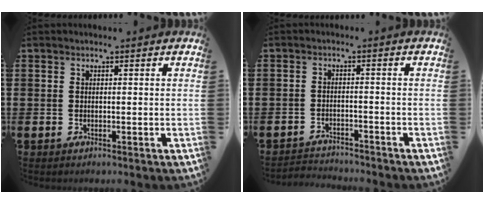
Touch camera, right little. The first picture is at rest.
{"total": 2.2, "force": [-2.2, 0.1, -0.3], "torque": [-0.003, 0.002, -0.049]}